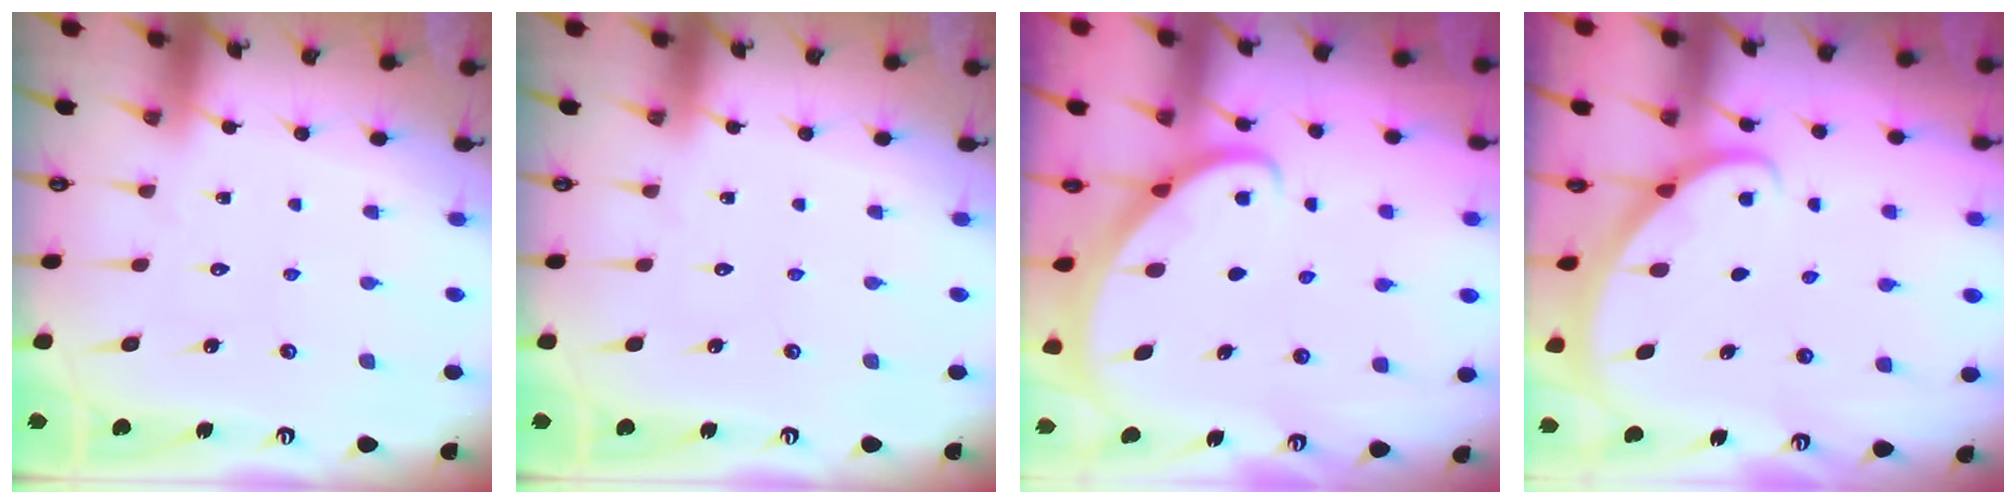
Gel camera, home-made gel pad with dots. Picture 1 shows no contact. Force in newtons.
{"total": 0.0}
{"total": 2.5, "press": 2.5, "slide": 0.3}
{"total": 1.9, "press": 1.9, "slide": 0.1}